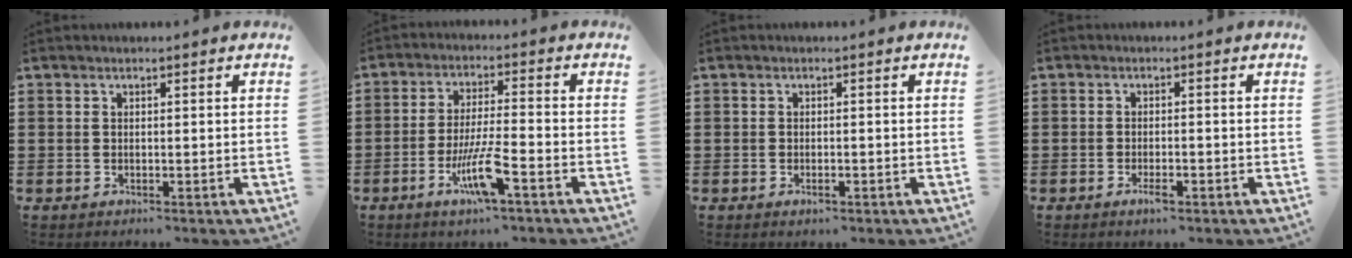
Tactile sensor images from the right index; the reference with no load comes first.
{"total": 7.7, "force": [-3.7, 0.7, 6.7], "torque": [-0.133, -0.012, -0.070]}
{"total": 1.0, "force": [-0.5, 0.2, 0.8], "torque": [-0.017, -0.006, -0.008]}
{"total": 2.0, "force": [-1.2, 0.5, 1.6], "torque": [-0.036, -0.006, -0.023]}